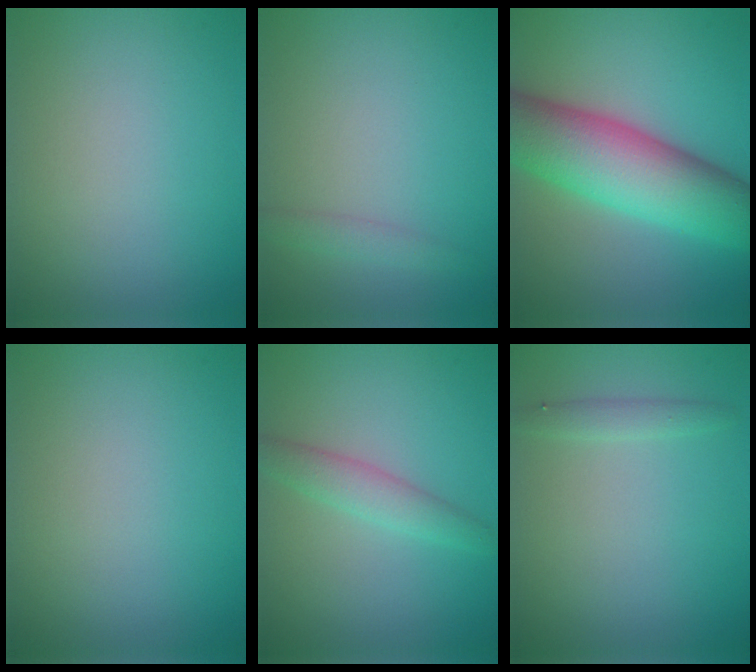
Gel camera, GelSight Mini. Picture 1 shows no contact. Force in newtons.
{"total": 1.2, "press": 1.2, "slide": 0.1}
{"total": 11.0, "press": 11.0, "slide": 0.6}
{"total": 0.0}
{"total": 2.4, "press": 2.4, "slide": 0.1}
{"total": 1.1, "press": 1.1, "slide": 0.1}